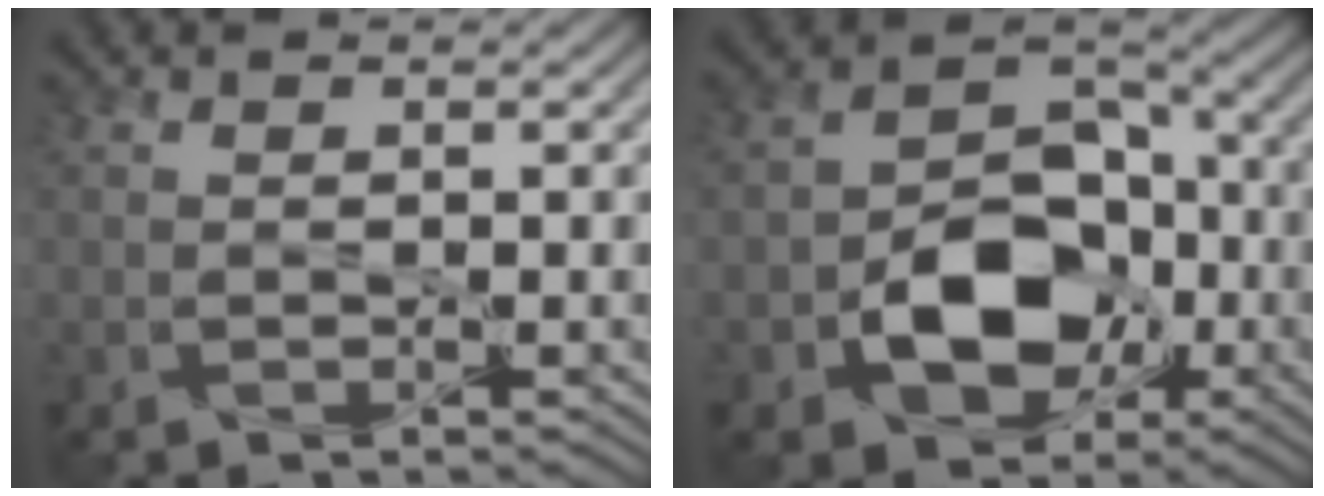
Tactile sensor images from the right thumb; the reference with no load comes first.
{"total": 10.9, "force": [-3.6, 7.7, 7.0], "torque": [-0.120, -0.008, -0.063]}